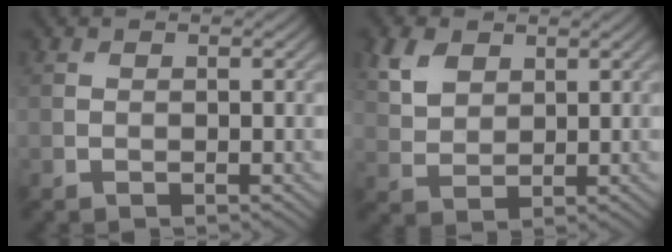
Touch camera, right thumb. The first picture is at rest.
{"total": 5.1, "force": [2.7, 3.2, 2.8], "torque": [-0.072, 0.003, 0.058]}